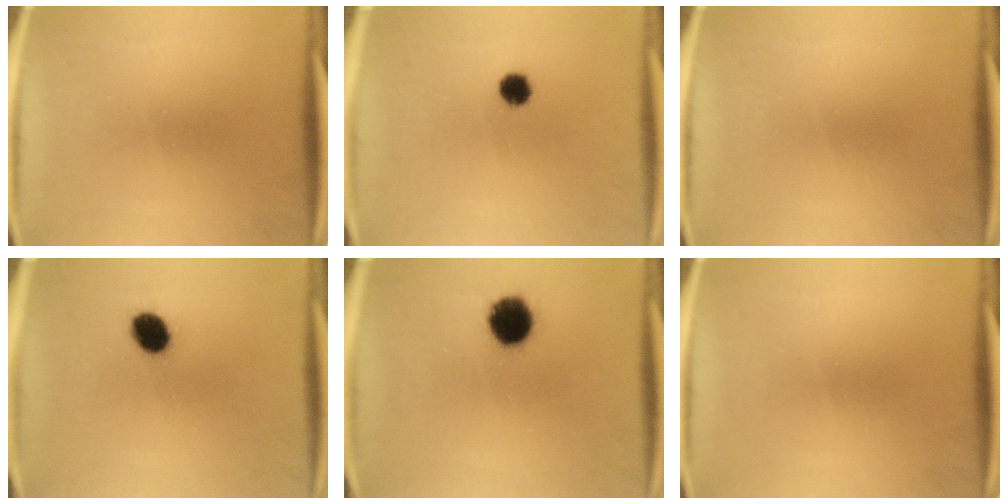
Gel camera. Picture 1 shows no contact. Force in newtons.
{"total": 3.8}
{"total": 0.0}
{"total": 6.7}
{"total": 10.1}
{"total": 0.0}